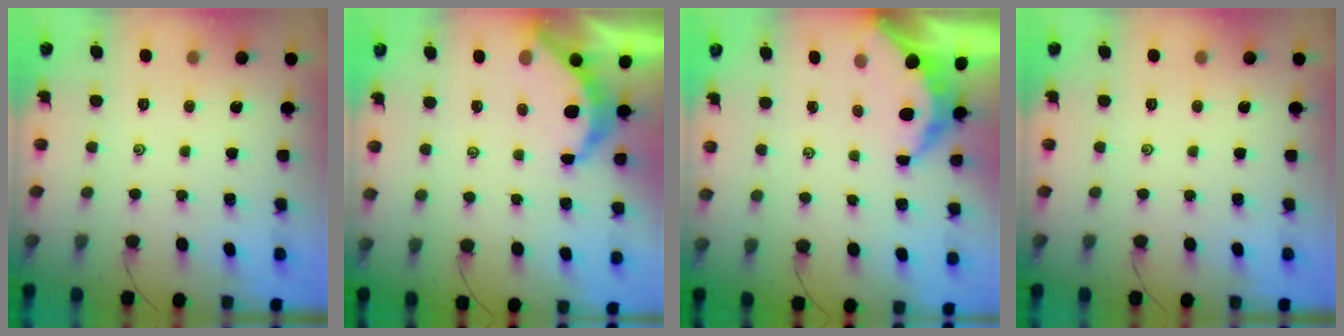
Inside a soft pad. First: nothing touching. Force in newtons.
{"total": 6.3, "press": 6.3, "slide": 0.5}
{"total": 5.8, "press": 5.7, "slide": 0.8}
{"total": 0.0}